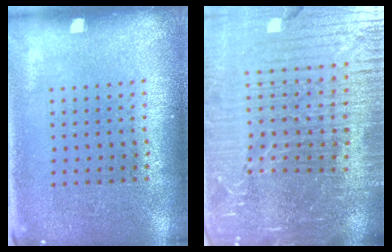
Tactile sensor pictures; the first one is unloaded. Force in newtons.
{"total": 7.0, "press": 6.1, "slide": 3.4}